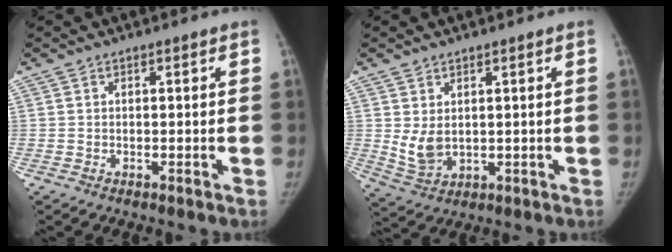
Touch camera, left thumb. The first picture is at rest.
{"total": 5.1, "force": [1.0, 3.3, 3.8], "torque": [-0.065, -0.014, 0.034]}